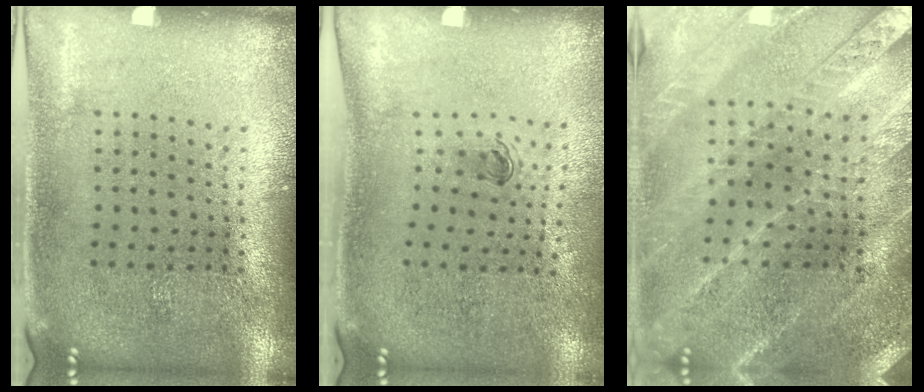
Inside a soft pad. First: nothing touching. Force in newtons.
{"total": 0.6, "press": 0.3, "slide": 0.5}
{"total": 2.4, "press": 2.4, "slide": 0.4}